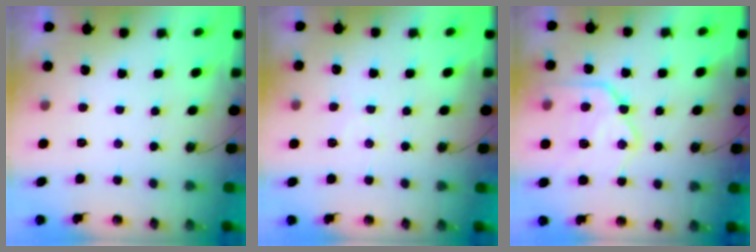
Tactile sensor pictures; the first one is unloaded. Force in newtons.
{"total": 6.2, "press": 6.2, "slide": 1.0}
{"total": 19.2, "press": 19.1, "slide": 1.5}